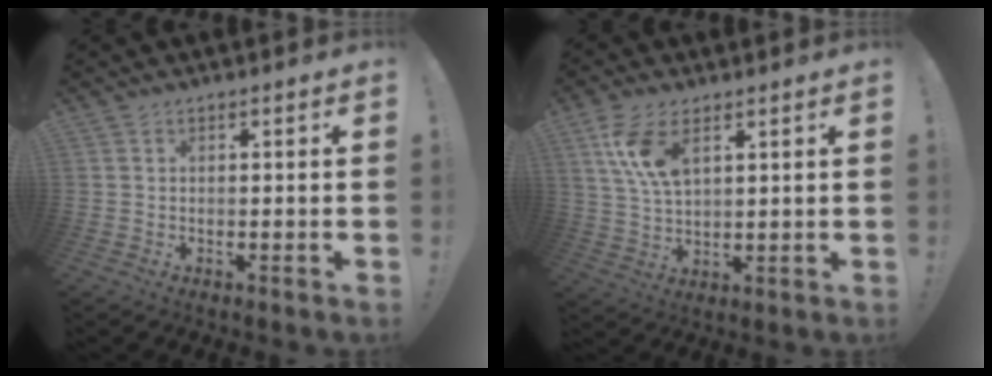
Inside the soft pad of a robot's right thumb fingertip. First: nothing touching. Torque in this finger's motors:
{"motor_torque": [-0.50, 0.82, 0.21, 0.51, 0.10]}